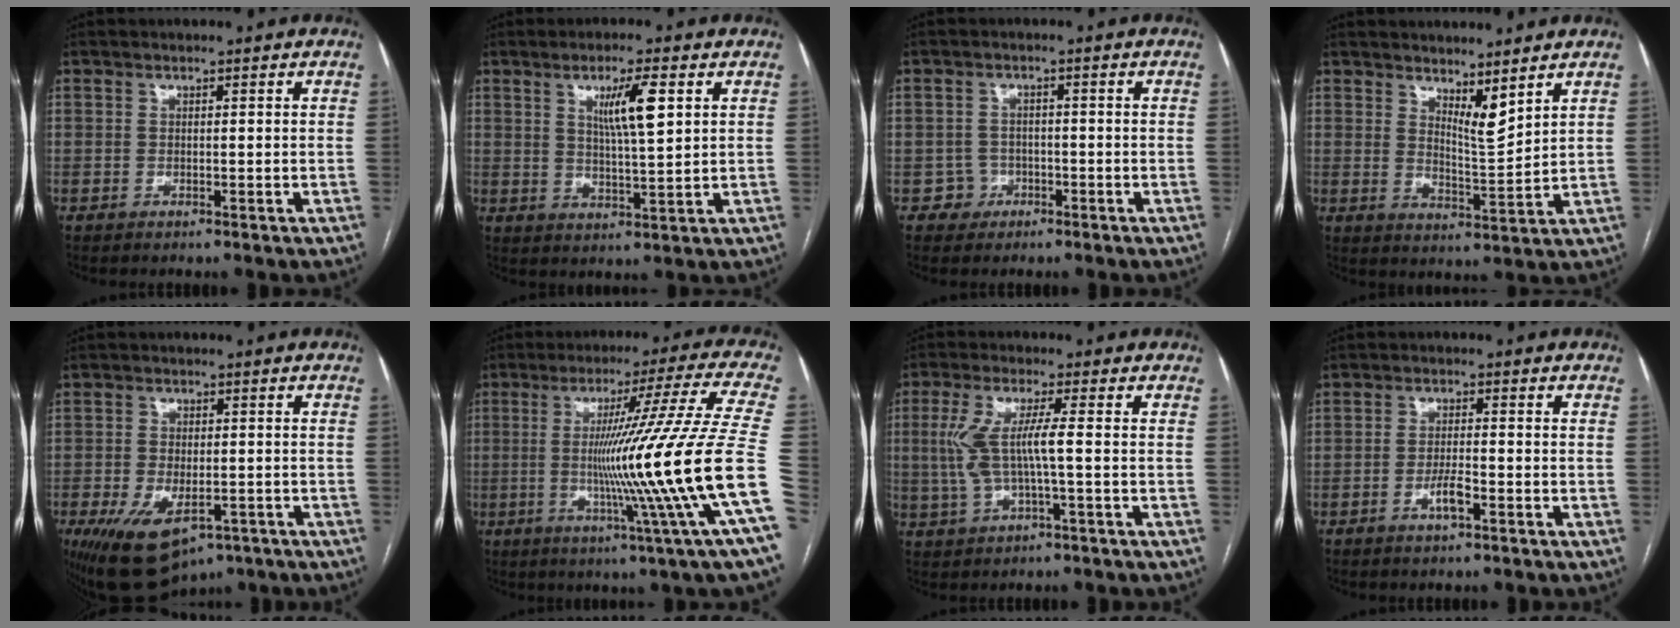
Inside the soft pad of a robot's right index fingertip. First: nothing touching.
{"total": 7.0, "force": [2.6, 0.5, 6.5], "torque": [-0.115, -0.002, 0.046]}
{"total": 3.0, "force": [-1.3, 2.6, -0.4], "torque": [0.020, 0.016, -0.023]}
{"total": 4.7, "force": [3.6, 0.6, 3.0], "torque": [-0.057, -0.020, 0.070]}
{"total": 11.7, "force": [-6.5, 6.0, 7.7], "torque": [-0.137, -0.012, -0.091]}
{"total": 25.1, "force": [-4.0, -3.0, 24.5], "torque": [-0.311, -0.020, -0.088]}
{"total": 7.4, "force": [0.0, 1.0, 7.4], "torque": [-0.166, 0.013, 0.001]}
{"total": 3.2, "force": [-1.5, 0.5, 2.8], "torque": [-0.055, -0.001, -0.026]}